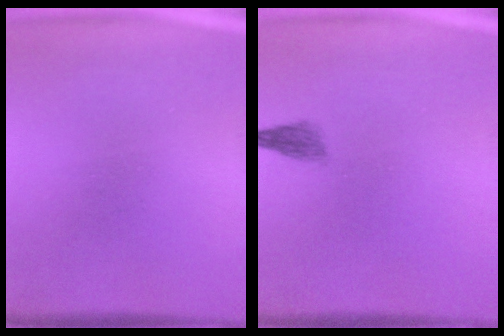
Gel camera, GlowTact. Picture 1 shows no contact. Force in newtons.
{"total": 1.8}